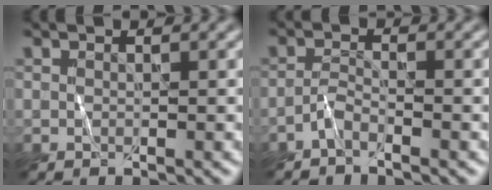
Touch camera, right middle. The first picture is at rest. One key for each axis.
{"total": 1.5, "fx": -1.3, "fy": 0.1, "fz": 0.7, "tx": -0.018, "ty": 0.004, "tz": -0.031}